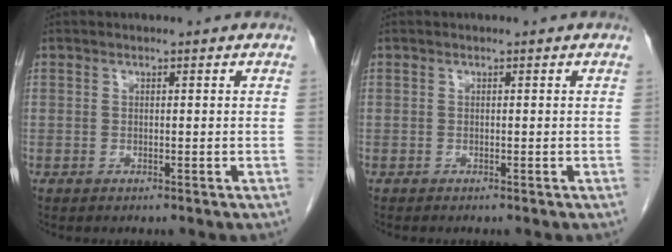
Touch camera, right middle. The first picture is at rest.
{"total": 0.0}